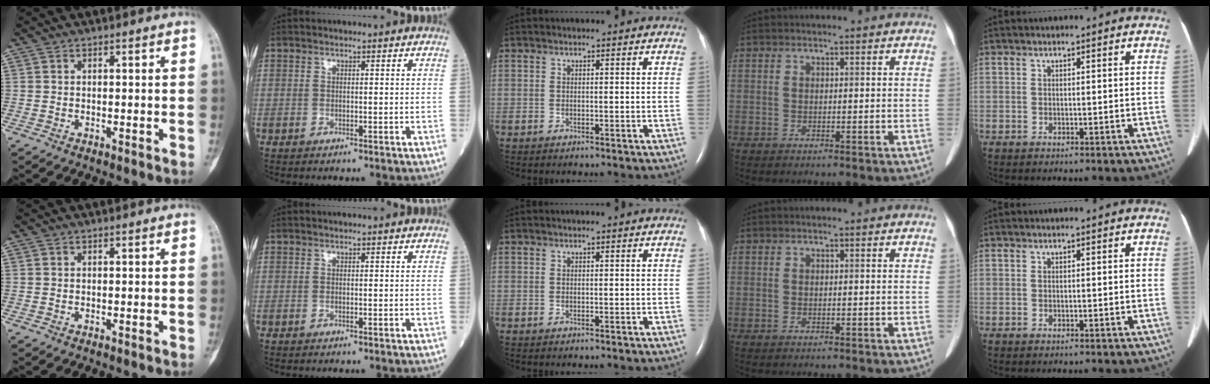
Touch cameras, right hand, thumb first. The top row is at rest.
{}